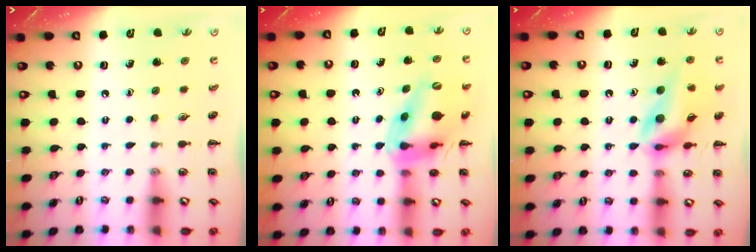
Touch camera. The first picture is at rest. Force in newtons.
{"total": 14.3, "press": 13.8, "slide": 3.6}
{"total": 13.4, "press": 13.0, "slide": 3.0}